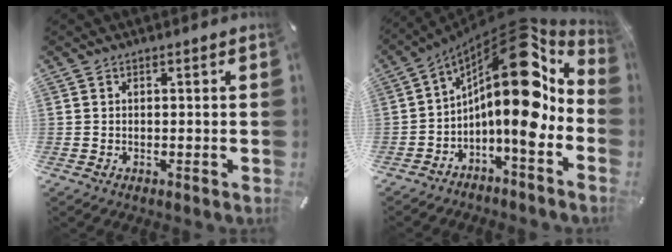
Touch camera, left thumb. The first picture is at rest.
{"total": 20.6, "force": [3.8, 7.9, 18.6], "torque": [-0.297, -0.060, 0.060]}